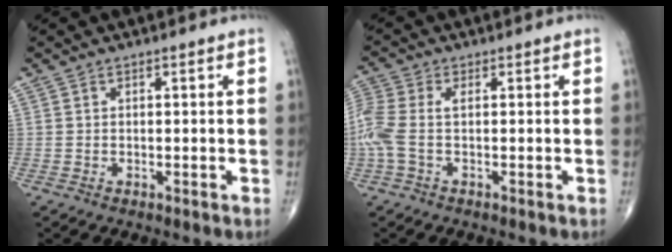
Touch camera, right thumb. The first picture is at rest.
{"total": 6.8, "force": [-0.6, 2.9, 6.1], "torque": [-0.184, 0.013, -0.016]}